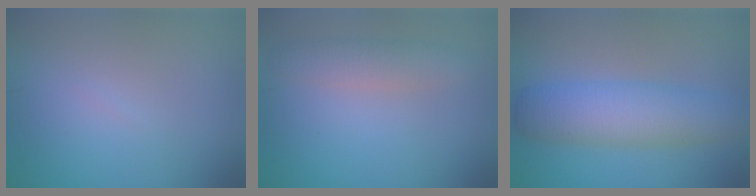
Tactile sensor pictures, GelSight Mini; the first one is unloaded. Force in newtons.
{"total": 2.5, "press": 2.5, "slide": 0.1}
{"total": 5.6, "press": 5.6, "slide": 0.2}